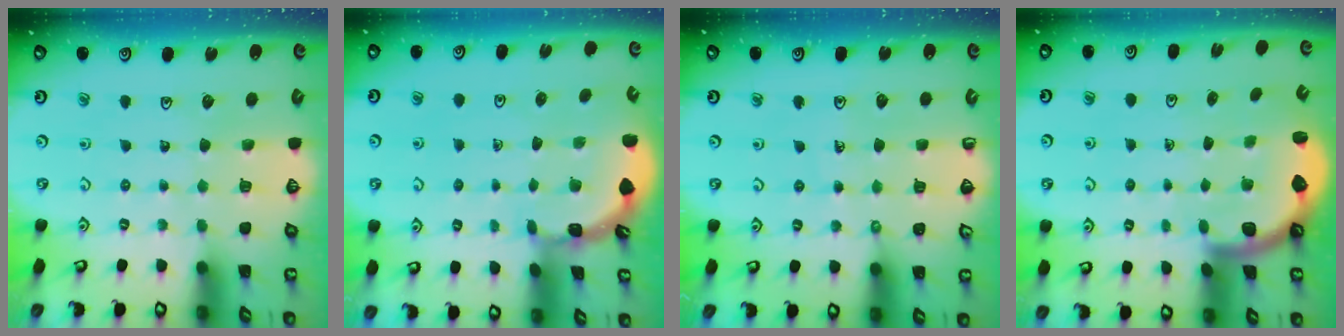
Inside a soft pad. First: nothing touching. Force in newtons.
{"total": 1.7, "press": 1.7, "slide": 0.1}
{"total": 3.3, "press": 3.0, "slide": 1.3}
{"total": 2.4, "press": 2.4, "slide": 0.3}